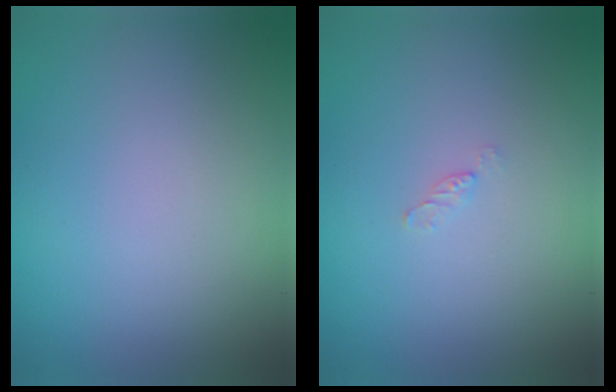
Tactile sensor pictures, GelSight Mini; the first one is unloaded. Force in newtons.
{"total": 0.6, "press": 0.6, "slide": 0.1}